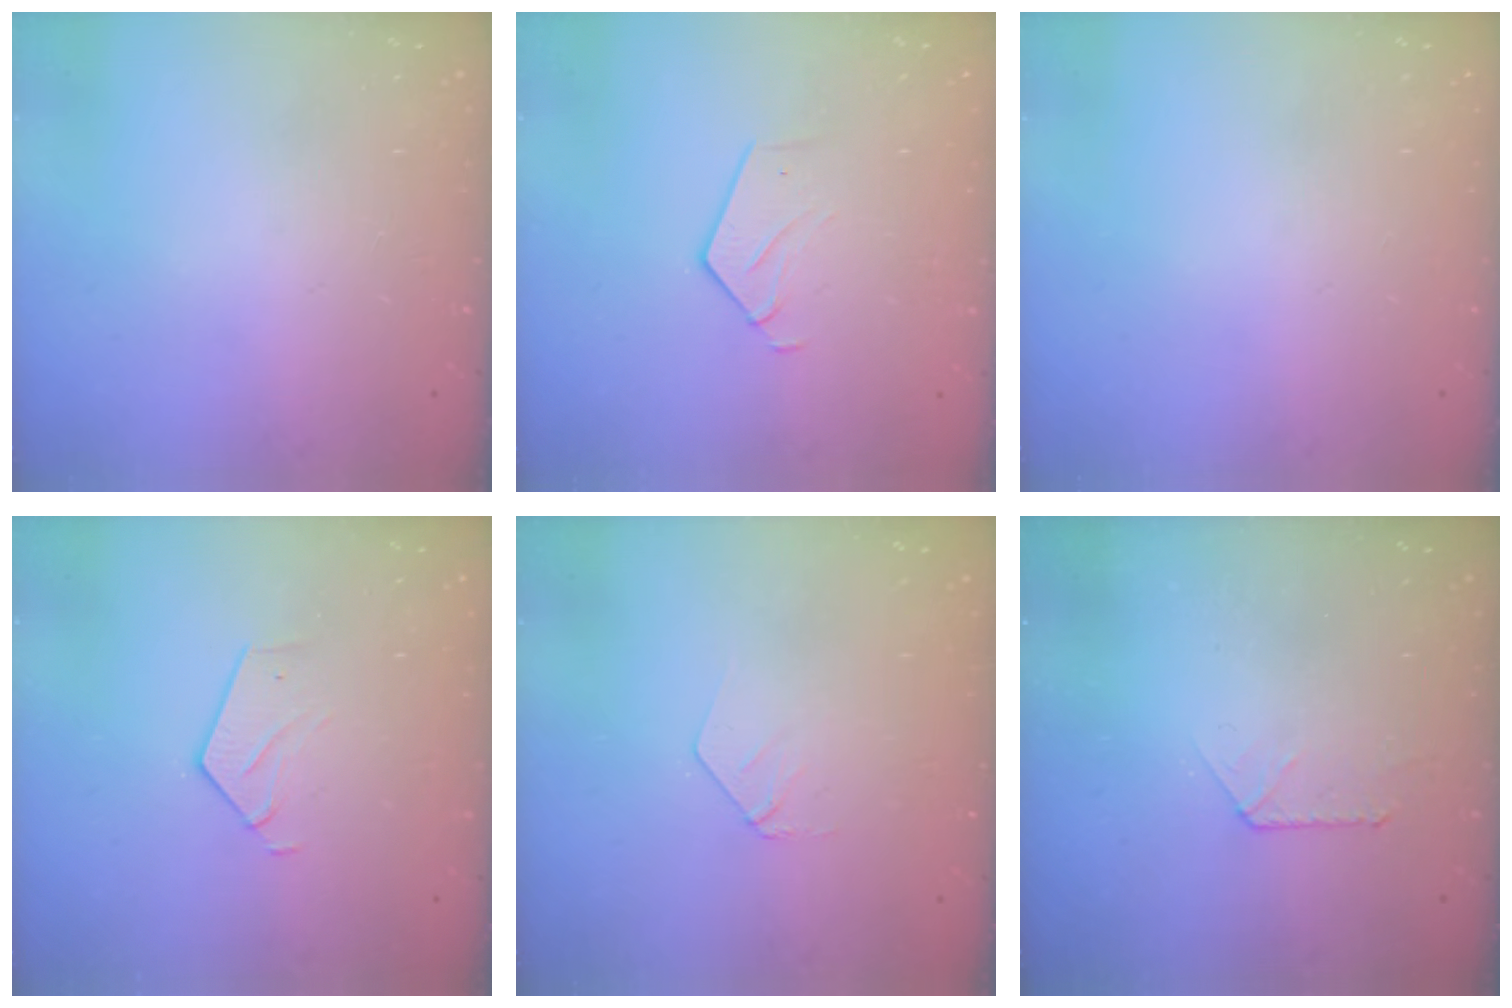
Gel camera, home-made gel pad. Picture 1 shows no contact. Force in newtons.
{"total": 3.3, "press": 3.3, "slide": 0.2}
{"total": 0.0}
{"total": 3.6, "press": 3.6, "slide": 0.3}
{"total": 3.8, "press": 3.8, "slide": 0.3}
{"total": 4.5, "press": 4.5, "slide": 0.4}